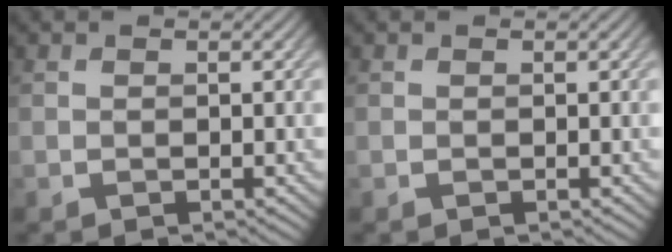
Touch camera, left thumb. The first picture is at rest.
{"total": 0.0}